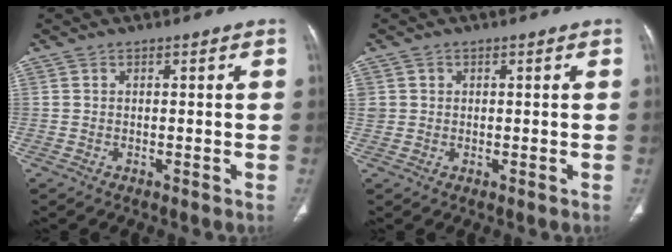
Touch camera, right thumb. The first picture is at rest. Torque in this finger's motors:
{"motor_torque": [0.79, 0.78, 0.51, 0.23, 0.03]}